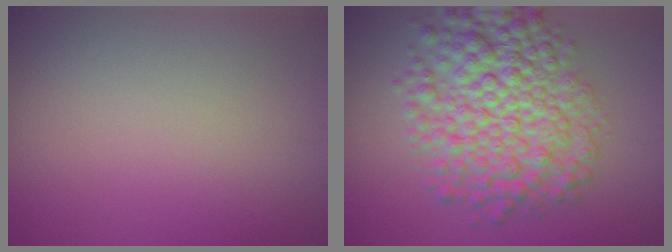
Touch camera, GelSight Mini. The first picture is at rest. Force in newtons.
{"total": 8.6, "press": 8.6, "slide": 0.1}